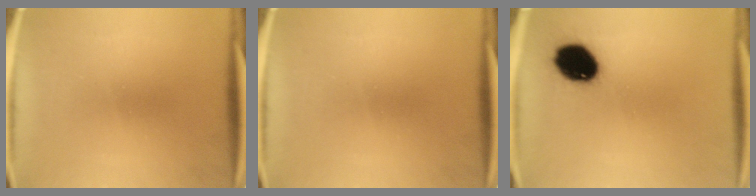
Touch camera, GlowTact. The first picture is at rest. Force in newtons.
{"total": 0.0}
{"total": 12.7}